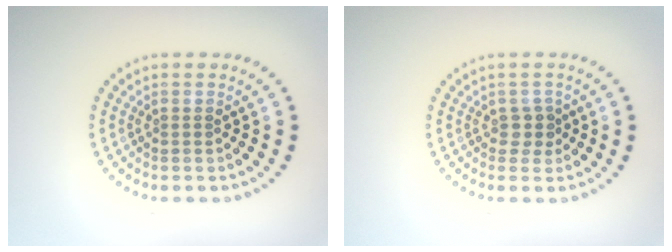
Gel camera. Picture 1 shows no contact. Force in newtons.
{"total": 1.6, "press": 1.2, "slide": 1.0}